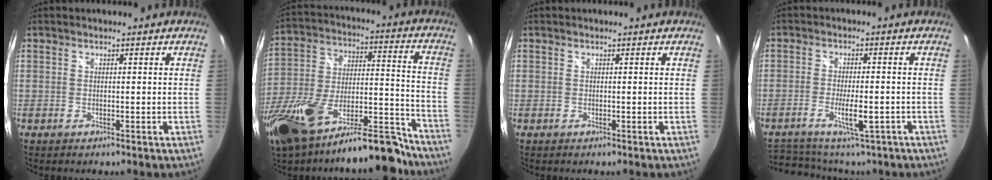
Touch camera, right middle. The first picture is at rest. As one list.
[{"total": 24.3, "force": [-17.9, 7.4, 14.6], "torque": [-0.271, -0.021, -0.282]}, {"total": 0.0}, {"total": 11.3, "force": [-7.7, 4.2, 7.1], "torque": [-0.152, -0.020, -0.121]}]